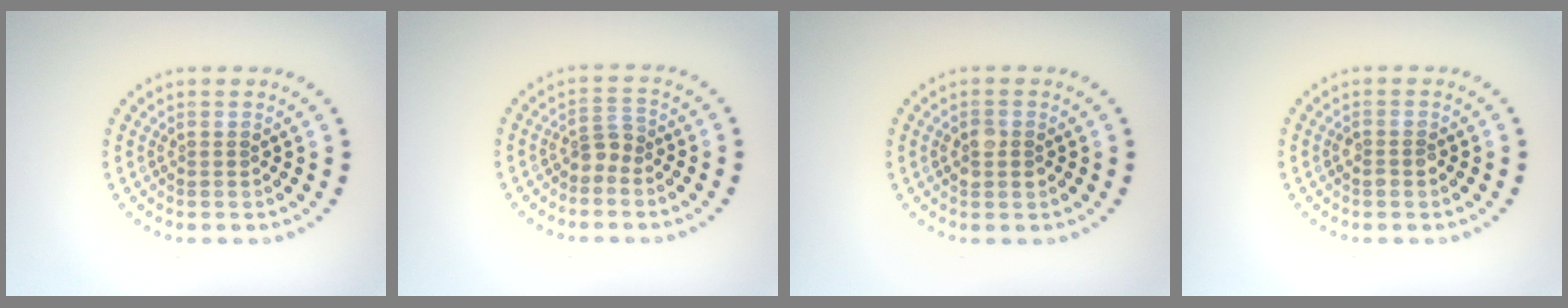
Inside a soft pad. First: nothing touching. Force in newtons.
{"total": 1.9, "press": 1.3, "slide": 1.3}
{"total": 2.1, "press": 2.1, "slide": 0.0}
{"total": 1.0, "press": 1.0, "slide": 0.2}